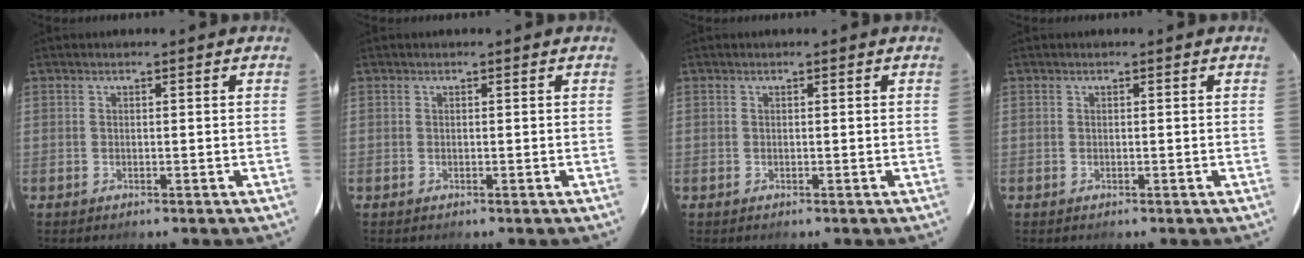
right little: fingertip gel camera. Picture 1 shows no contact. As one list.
[{"total": 0.0}, {"total": 0.0}, {"total": 0.0}]